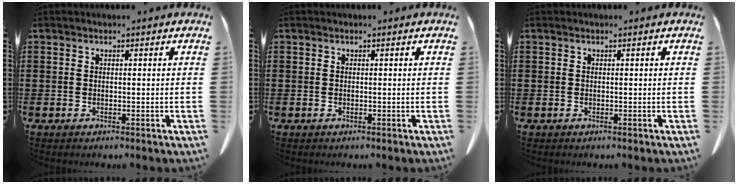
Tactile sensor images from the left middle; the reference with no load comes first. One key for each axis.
{"total": 0.0}
{"total": 0.0}